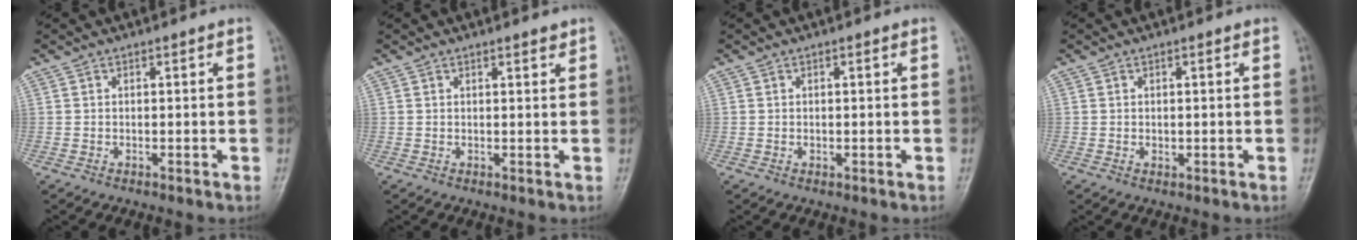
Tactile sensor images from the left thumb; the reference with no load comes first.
{"total": 1.3, "force": [1.0, 0.3, 0.7], "torque": [-0.009, -0.007, 0.015]}
{"total": 0.6, "force": [0.1, 0.5, 0.4], "torque": [-0.005, -0.001, 0.004]}
{"total": 1.0, "force": [0.1, 0.7, 0.7], "torque": [-0.007, -0.001, 0.005]}